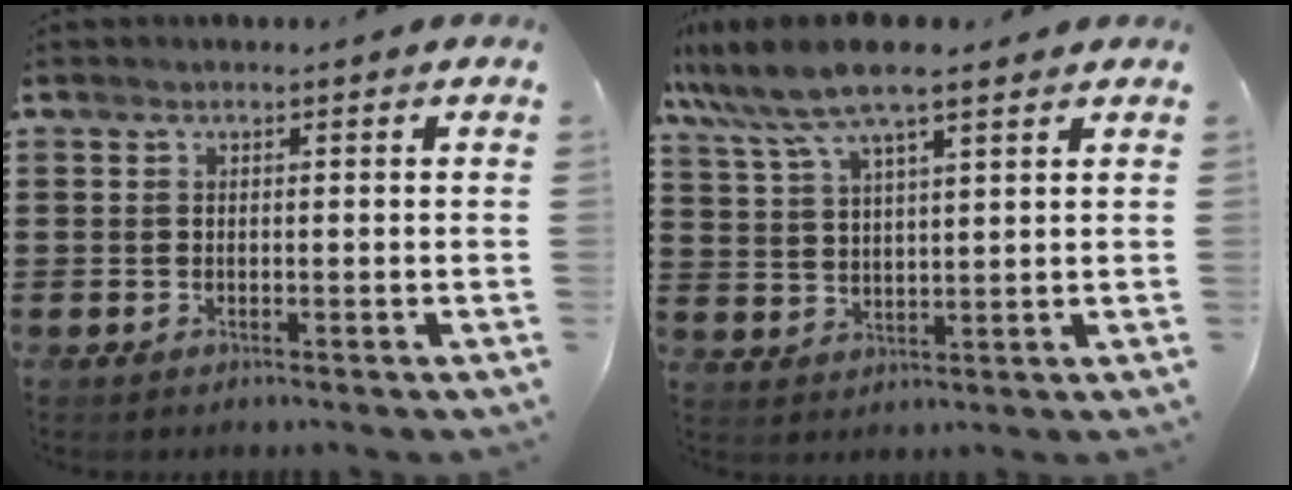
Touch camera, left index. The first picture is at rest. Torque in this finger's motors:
{"motor_torque": [2.14, 0.00, 1.05, 0.21]}